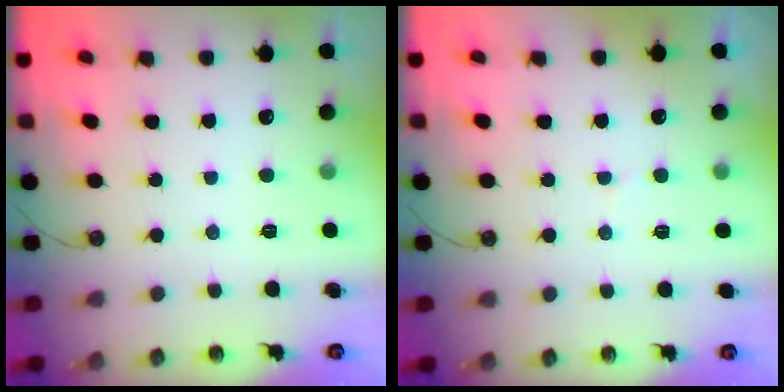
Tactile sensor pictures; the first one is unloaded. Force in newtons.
{"total": 4.1, "press": 4.0, "slide": 0.9}